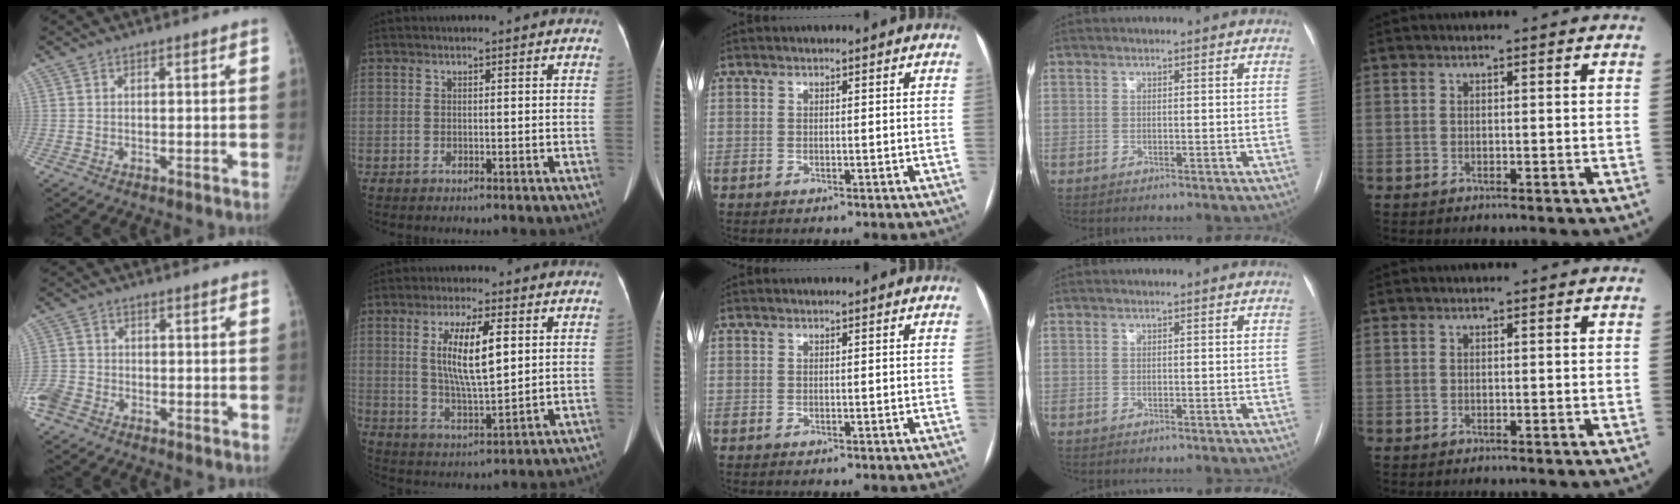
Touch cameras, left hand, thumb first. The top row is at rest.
{"thumb": {"total": 5.1, "force": [-2.9, 3.7, 2.1], "torque": [-0.051, 0.009, -0.060]}, "index": {"total": 9.6, "force": [2.3, 2.1, 9.1], "torque": [-0.172, -0.009, 0.046]}}